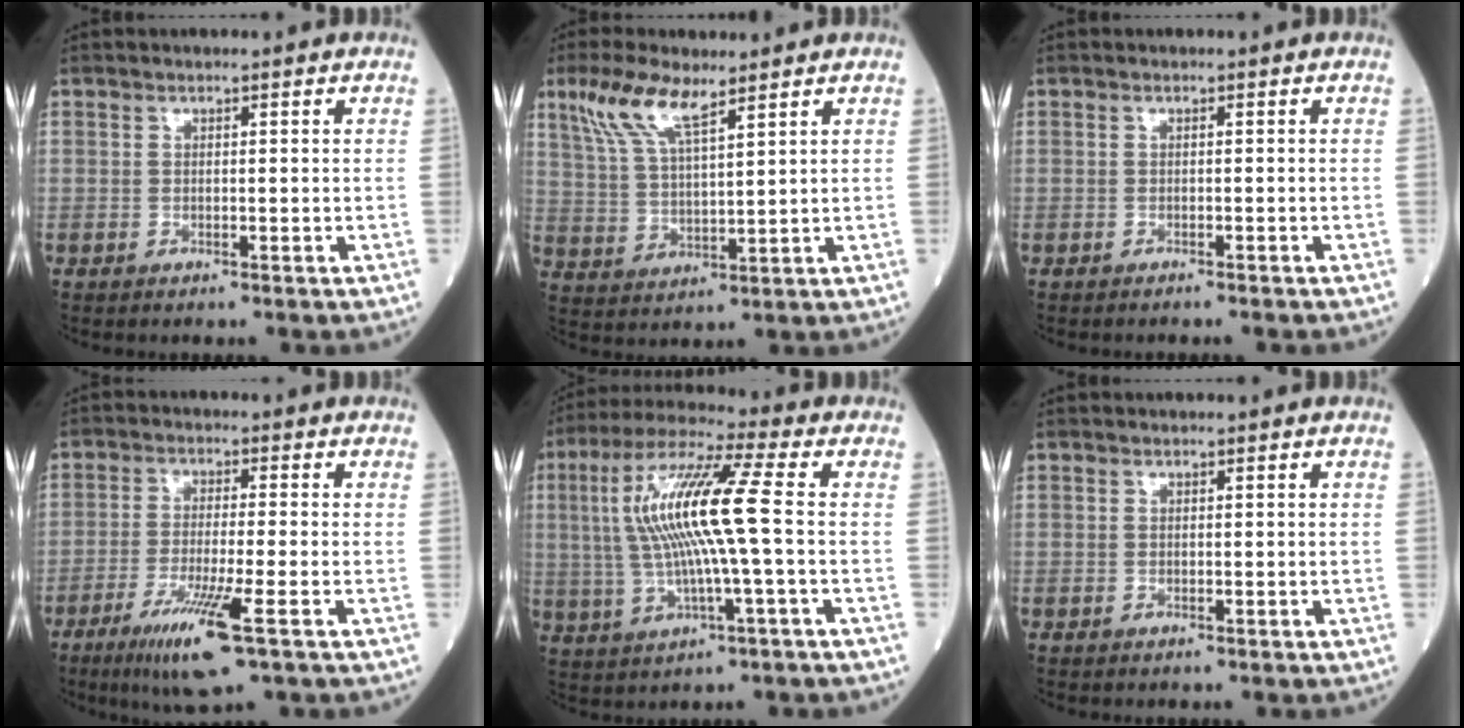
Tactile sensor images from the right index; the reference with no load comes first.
{"total": 8.5, "force": [5.6, 1.6, 6.2], "torque": [-0.138, 0.010, 0.118]}
{"total": 1.8, "force": [-1.6, 0.0, 0.7], "torque": [-0.014, -0.001, -0.017]}
{"total": 9.0, "force": [-4.6, -0.2, 7.7], "torque": [-0.149, -0.027, -0.079]}
{"total": 14.0, "force": [0.9, 0.4, 14.0], "torque": [-0.285, 0.016, 0.014]}
{"total": 0.0}